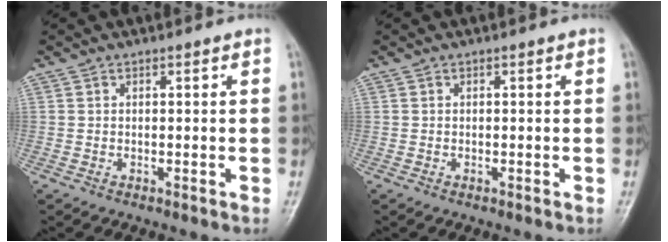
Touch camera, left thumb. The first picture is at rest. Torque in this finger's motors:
{"motor_torque": [-0.14, -0.11, -0.41, 0.01, 0.00]}